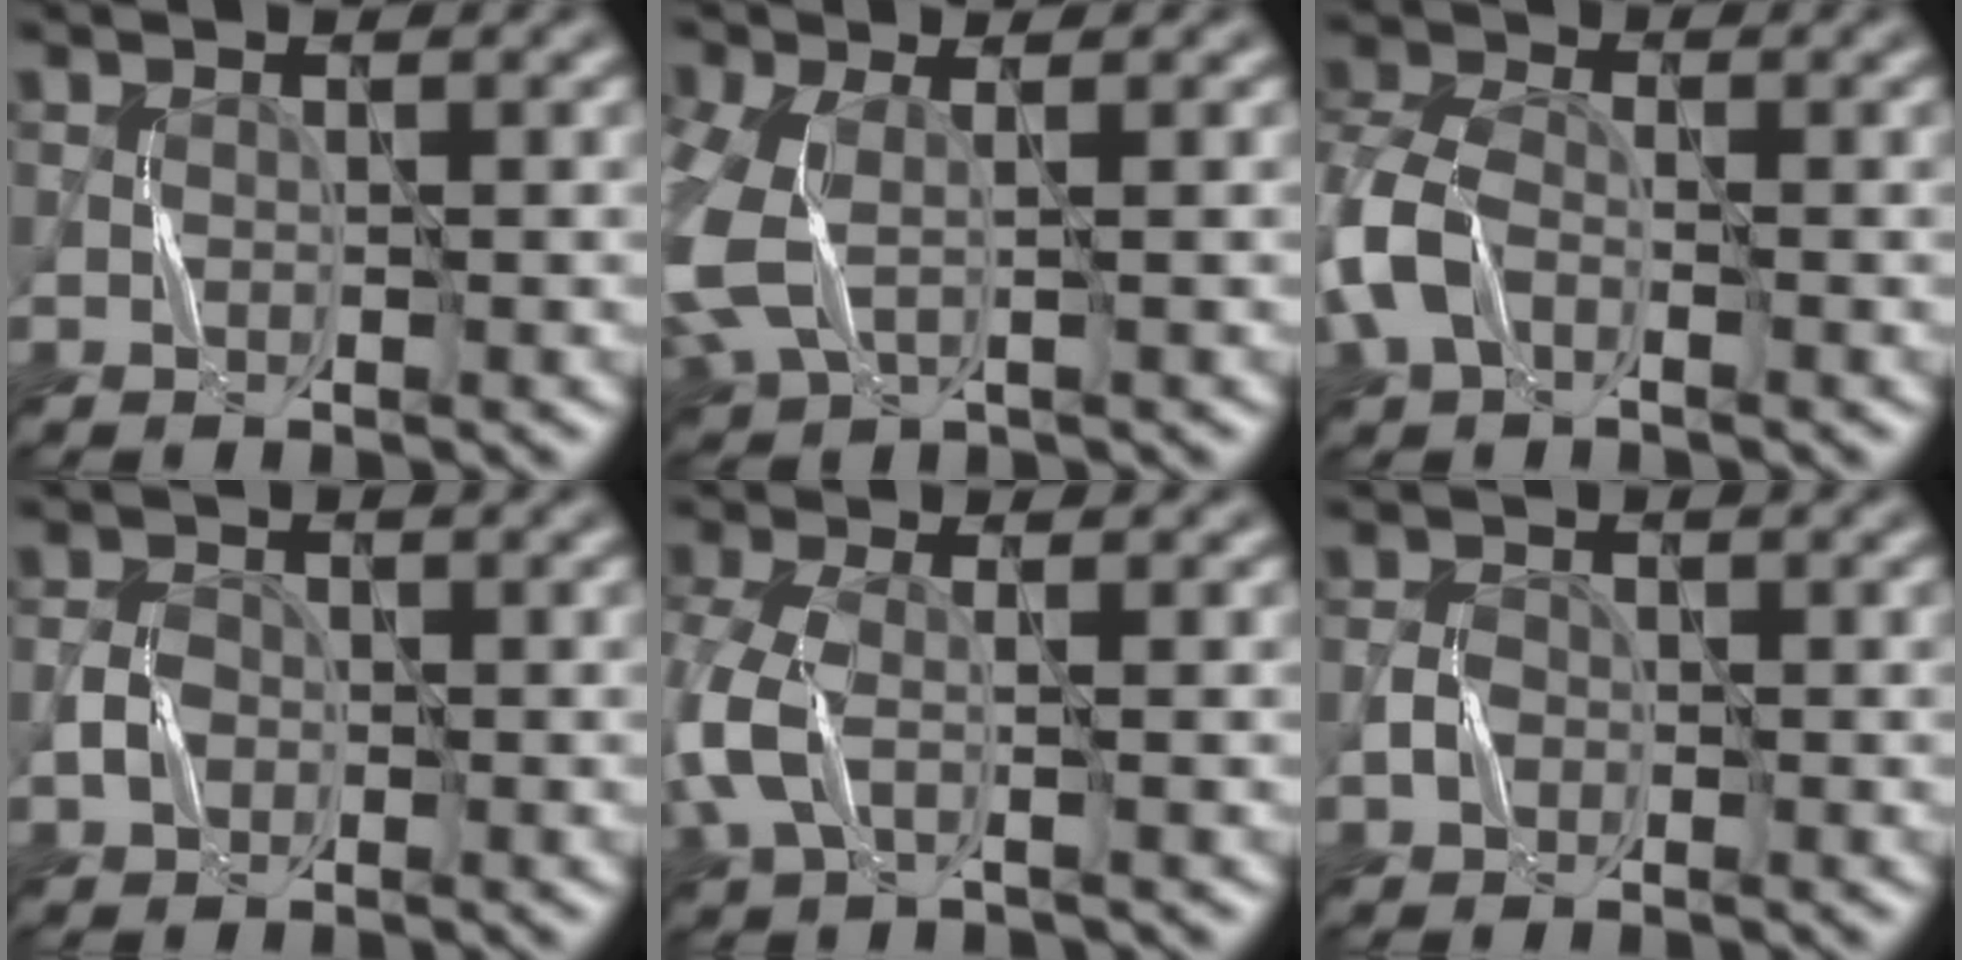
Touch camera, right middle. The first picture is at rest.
{"total": 6.2, "force": [-0.4, 3.9, 4.8], "torque": [-0.145, -0.010, -0.012]}
{"total": 4.8, "force": [-1.6, 3.5, 3.0], "torque": [-0.079, 0.002, -0.043]}
{"total": 1.9, "force": [-0.6, 1.5, 0.9], "torque": [-0.010, 0.004, -0.016]}
{"total": 4.1, "force": [-0.6, 2.1, 3.5], "torque": [-0.102, 0.001, -0.020]}
{"total": 1.5, "force": [-0.6, 1.2, 0.7], "torque": [-0.006, 0.004, -0.015]}